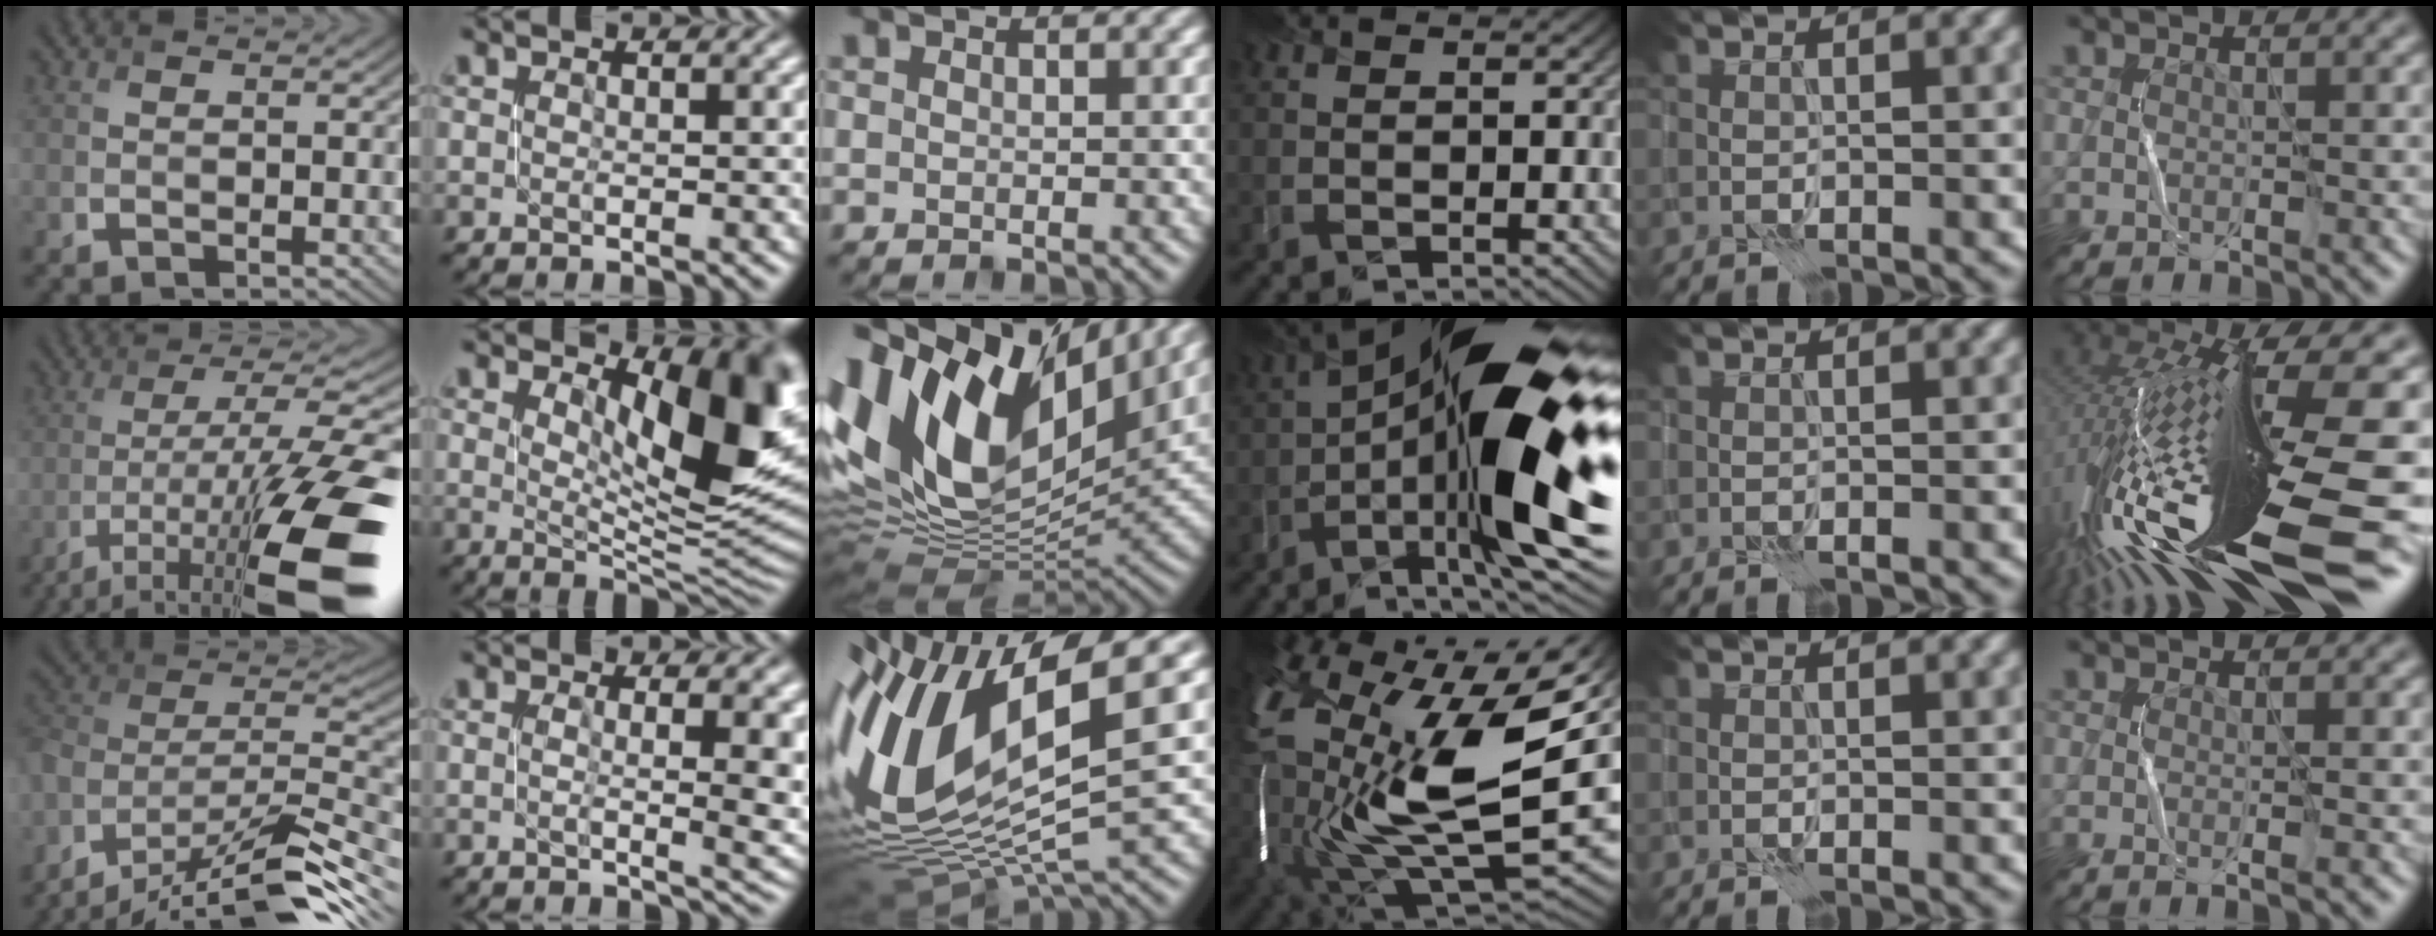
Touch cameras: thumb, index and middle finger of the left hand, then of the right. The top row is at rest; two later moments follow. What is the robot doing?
{"motion": "open", "object": "stapler"}